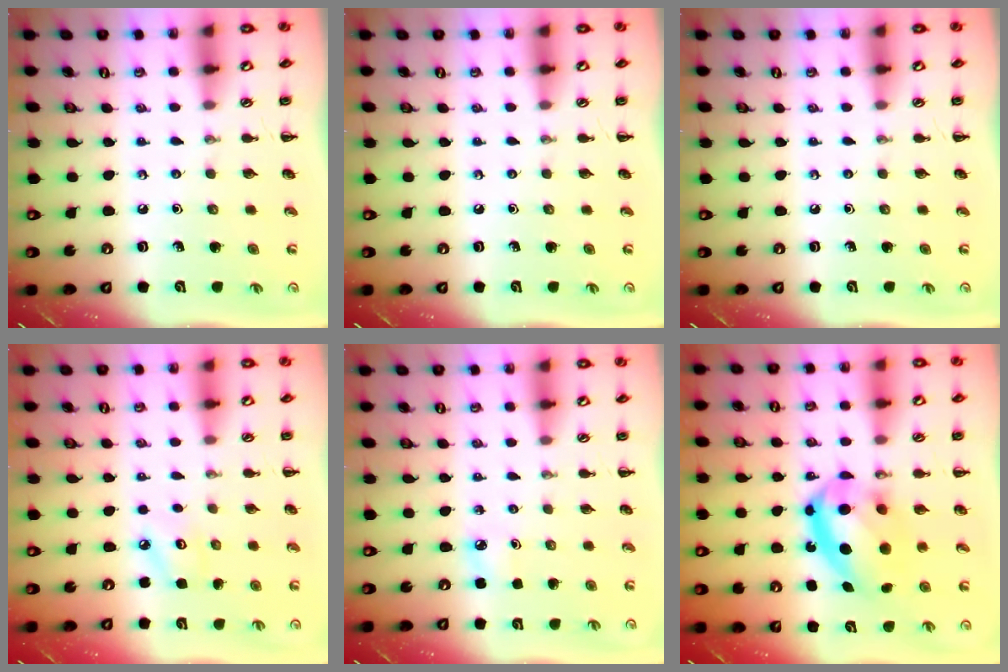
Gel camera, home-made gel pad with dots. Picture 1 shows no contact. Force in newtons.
{"total": 0.0}
{"total": 0.0}
{"total": 3.9, "press": 3.7, "slide": 0.9}
{"total": 3.6, "press": 3.5, "slide": 1.2}
{"total": 16.1, "press": 15.6, "slide": 4.0}